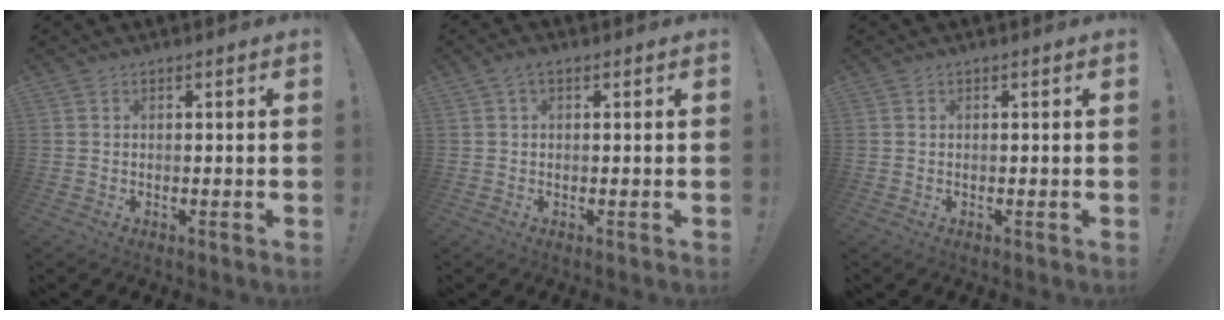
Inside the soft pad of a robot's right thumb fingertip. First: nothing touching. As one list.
[{"total": 2.2, "force": [0.9, 1.2, 1.6], "torque": [-0.025, 0.002, 0.014]}, {"total": 0.0}]